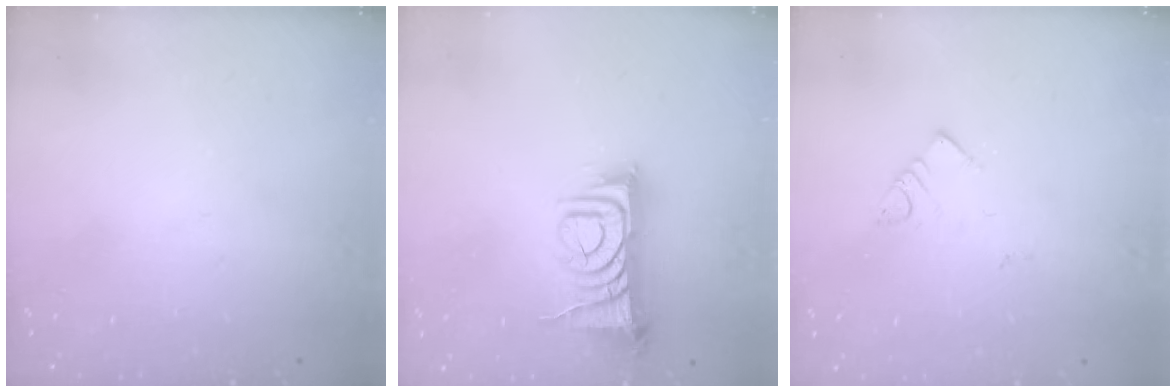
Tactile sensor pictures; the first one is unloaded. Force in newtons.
{"total": 9.7, "press": 9.6, "slide": 1.2}
{"total": 2.9, "press": 2.9, "slide": 0.3}